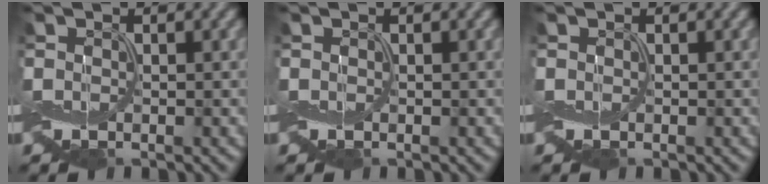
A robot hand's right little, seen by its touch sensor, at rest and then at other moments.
{"total": 0.0}
{"total": 0.0}